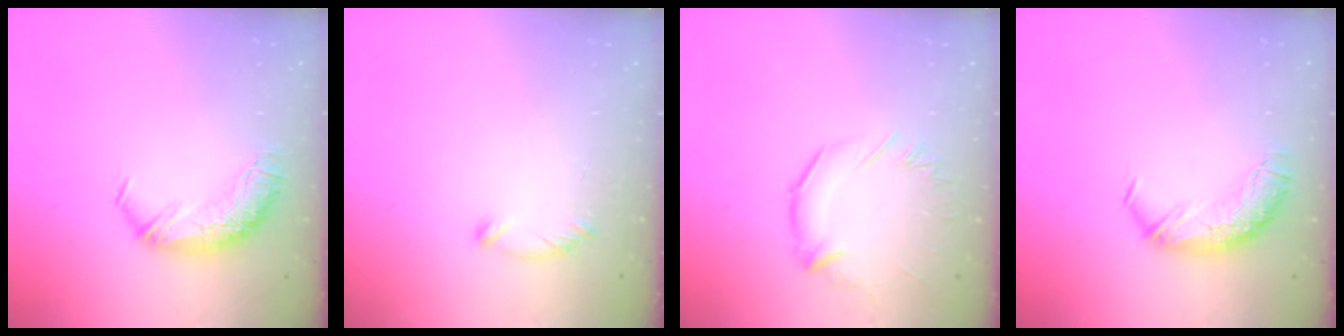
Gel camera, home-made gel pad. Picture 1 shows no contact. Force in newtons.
{"total": 6.4, "press": 6.4, "slide": 0.7}
{"total": 2.3, "press": 2.3, "slide": 0.6}
{"total": 0.0}